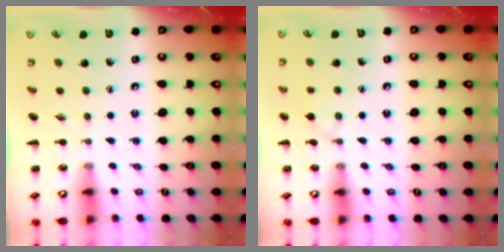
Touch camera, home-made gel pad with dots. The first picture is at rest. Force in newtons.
{"total": 6.1, "press": 5.8, "slide": 1.9}